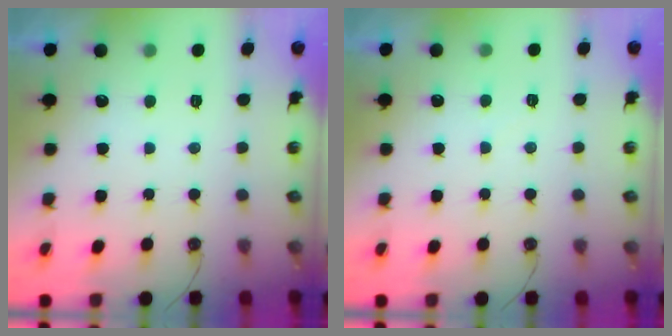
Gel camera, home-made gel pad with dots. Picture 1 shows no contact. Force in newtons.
{"total": 4.3, "press": 4.2, "slide": 0.4}